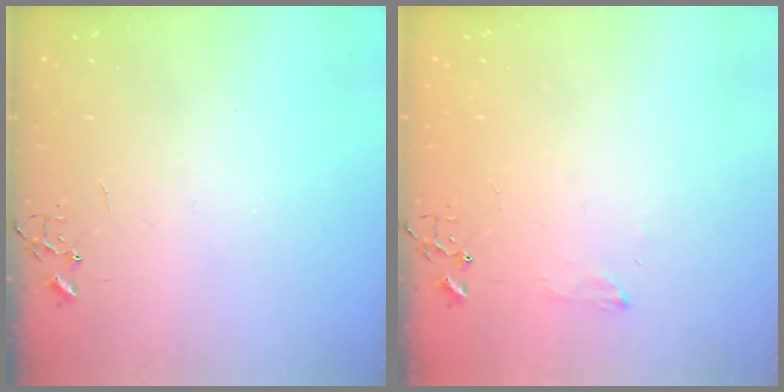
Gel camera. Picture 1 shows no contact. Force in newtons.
{"total": 6.3, "press": 6.2, "slide": 0.8}